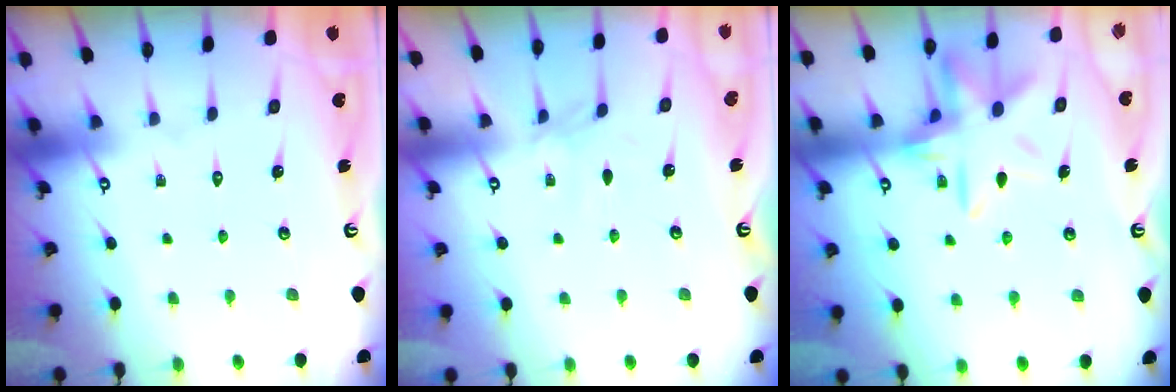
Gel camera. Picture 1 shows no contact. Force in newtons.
{"total": 2.8, "press": 2.7, "slide": 0.5}
{"total": 12.6, "press": 12.5, "slide": 1.2}